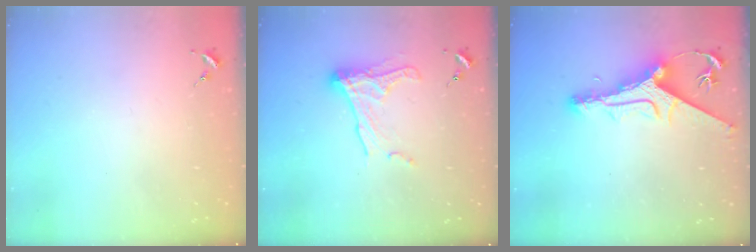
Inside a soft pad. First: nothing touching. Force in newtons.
{"total": 11.9, "press": 11.9, "slide": 0.9}
{"total": 13.0, "press": 13.0, "slide": 1.0}